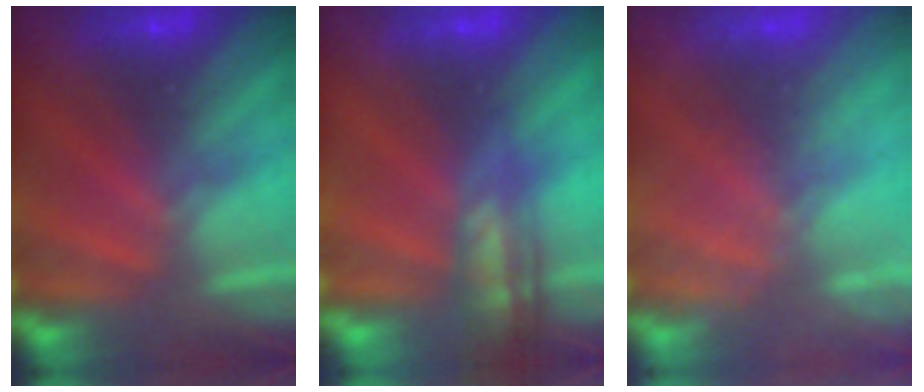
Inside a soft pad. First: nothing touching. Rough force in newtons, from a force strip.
{"total": 2.9}
{"total": 2.4}